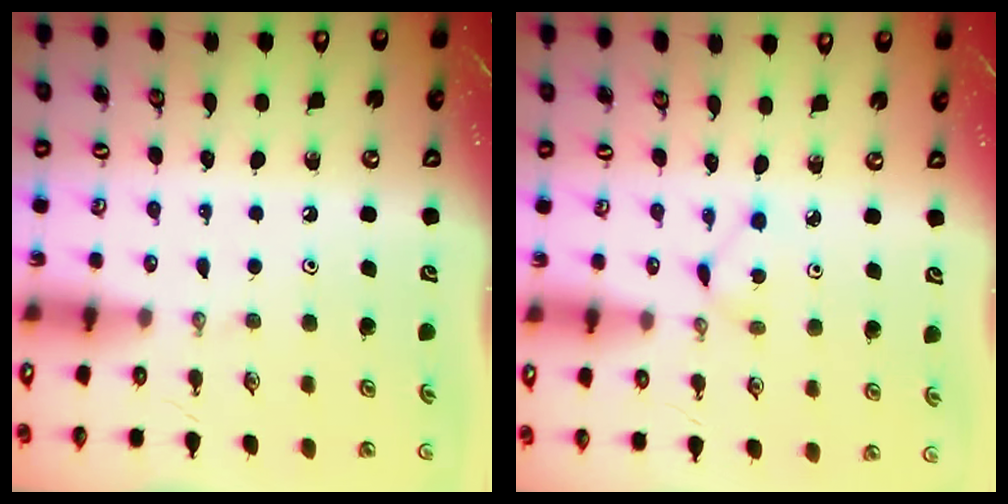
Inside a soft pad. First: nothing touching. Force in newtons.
{"total": 2.0, "press": 2.0, "slide": 0.2}